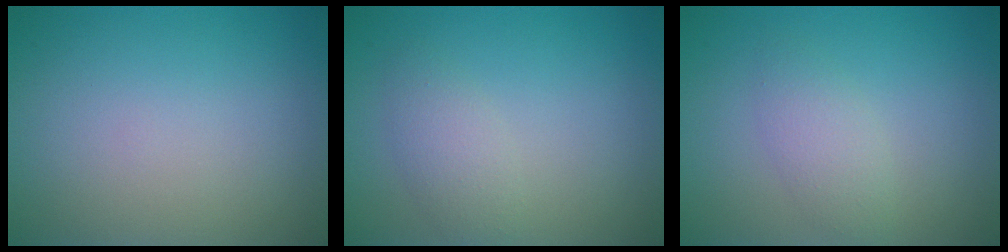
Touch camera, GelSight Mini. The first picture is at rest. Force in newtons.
{"total": 2.2, "press": 2.2, "slide": 0.1}
{"total": 2.1, "press": 2.1, "slide": 0.1}